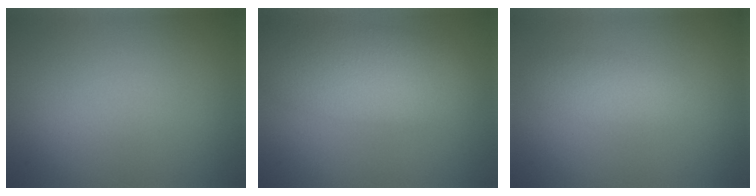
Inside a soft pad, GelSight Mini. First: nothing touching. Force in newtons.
{"total": 7.3, "press": 7.3, "slide": 0.5}
{"total": 2.2, "press": 2.2, "slide": 0.1}